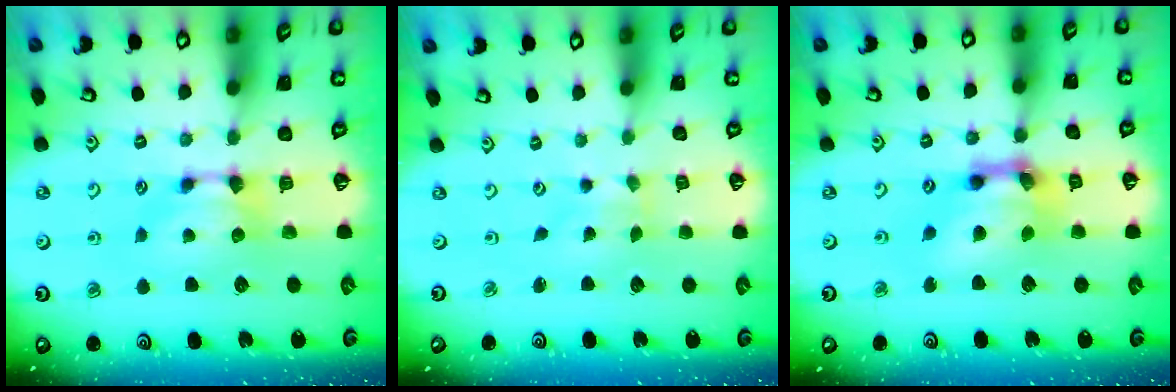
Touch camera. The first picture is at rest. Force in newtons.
{"total": 3.9, "press": 3.8, "slide": 0.7}
{"total": 8.4, "press": 7.6, "slide": 3.4}